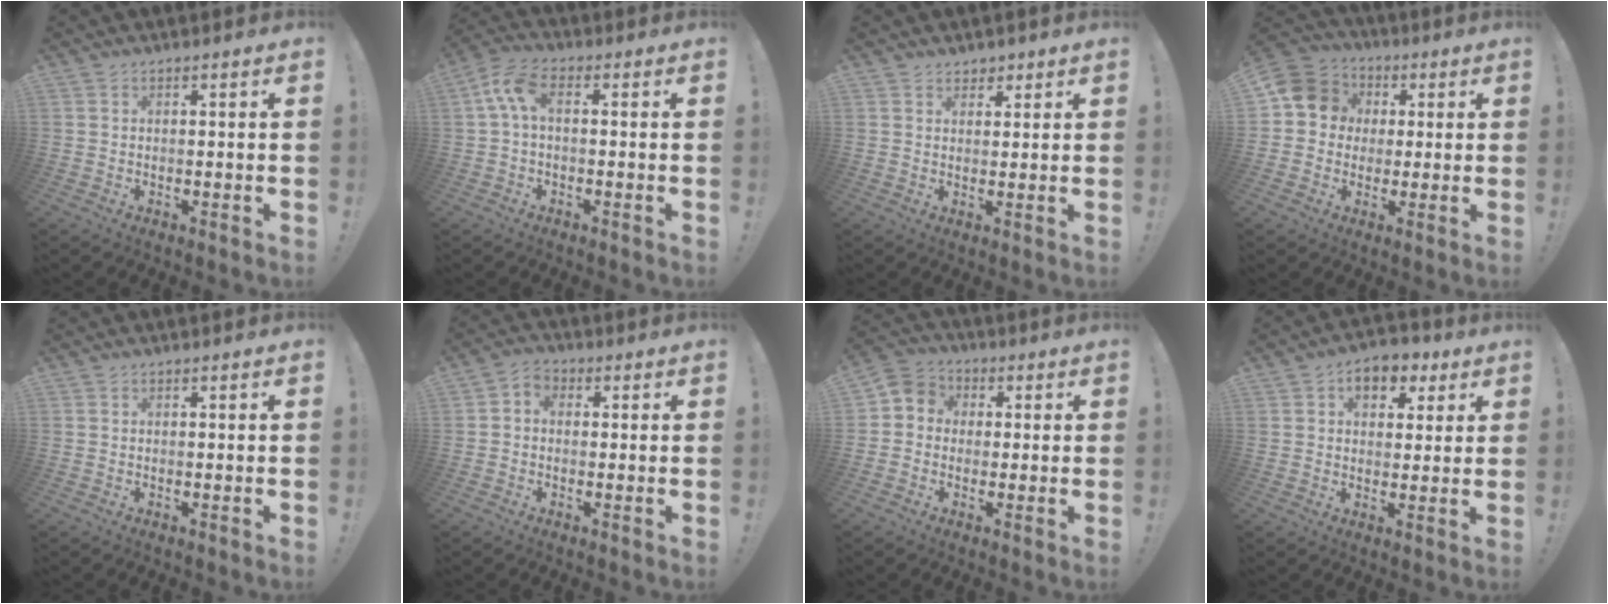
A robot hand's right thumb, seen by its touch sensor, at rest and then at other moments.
{"total": 7.4, "force": [1.0, 3.3, 6.6], "torque": [-0.142, -0.001, 0.019]}
{"total": 3.1, "force": [2.2, 2.1, 0.5], "torque": [0.007, -0.011, 0.038]}
{"total": 10.5, "force": [1.7, 9.4, 4.3], "torque": [-0.074, 0.004, 0.037]}
{"total": 0.0}
{"total": 3.5, "force": [-1.0, 2.7, 2.1], "torque": [-0.044, 0.011, -0.018]}
{"total": 5.5, "force": [-1.0, 5.1, 1.8], "torque": [-0.033, 0.019, -0.016]}
{"total": 8.4, "force": [3.8, 5.7, 4.8], "torque": [-0.060, -0.014, 0.070]}